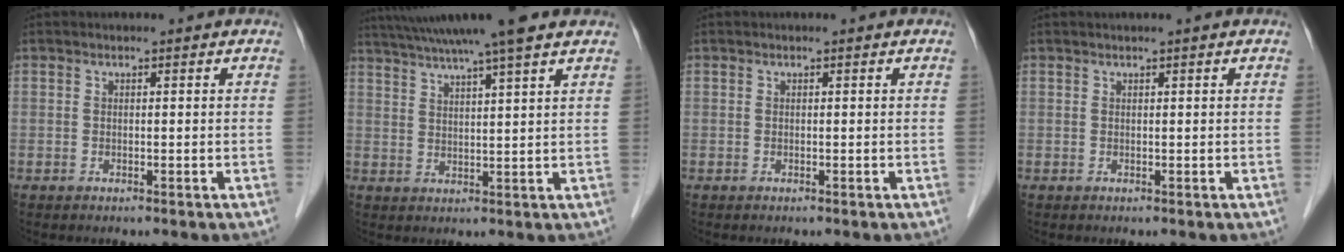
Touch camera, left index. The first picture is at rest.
{"total": 13.7, "force": [11.4, -0.4, 7.6], "torque": [-0.137, 0.028, 0.165]}
{"total": 0.0}
{"total": 0.6, "force": [0.4, -0.2, 0.4], "torque": [-0.012, 0.002, 0.014]}